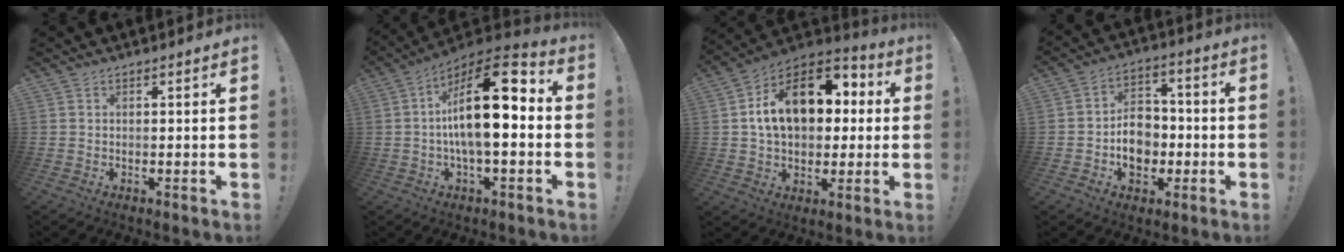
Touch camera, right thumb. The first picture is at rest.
{"total": 18.5, "force": [1.0, 6.7, 17.2], "torque": [-0.283, -0.005, 0.011]}
{"total": 18.8, "force": [4.1, 12.6, 13.3], "torque": [-0.209, 0.003, 0.077]}
{"total": 11.8, "force": [-2.4, 9.2, 7.0], "torque": [-0.110, 0.014, -0.037]}